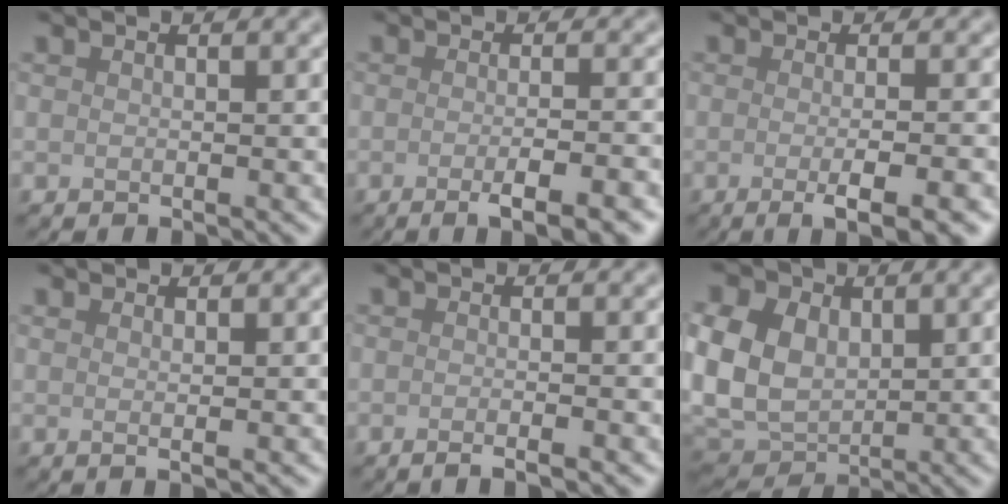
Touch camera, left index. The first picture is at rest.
{"total": 5.5, "force": [-2.5, 1.5, 4.7], "torque": [-0.048, 0.001, -0.030]}
{"total": 5.6, "force": [-1.9, 1.5, 5.0], "torque": [-0.055, -0.006, -0.023]}
{"total": 1.3, "force": [0.4, 0.4, 1.2], "torque": [-0.017, -0.003, -0.002]}
{"total": 2.4, "force": [-1.0, 0.8, 2.1], "torque": [-0.010, -0.001, -0.021]}
{"total": 9.8, "force": [2.2, 7.2, 6.2], "torque": [-0.157, 0.012, 0.035]}